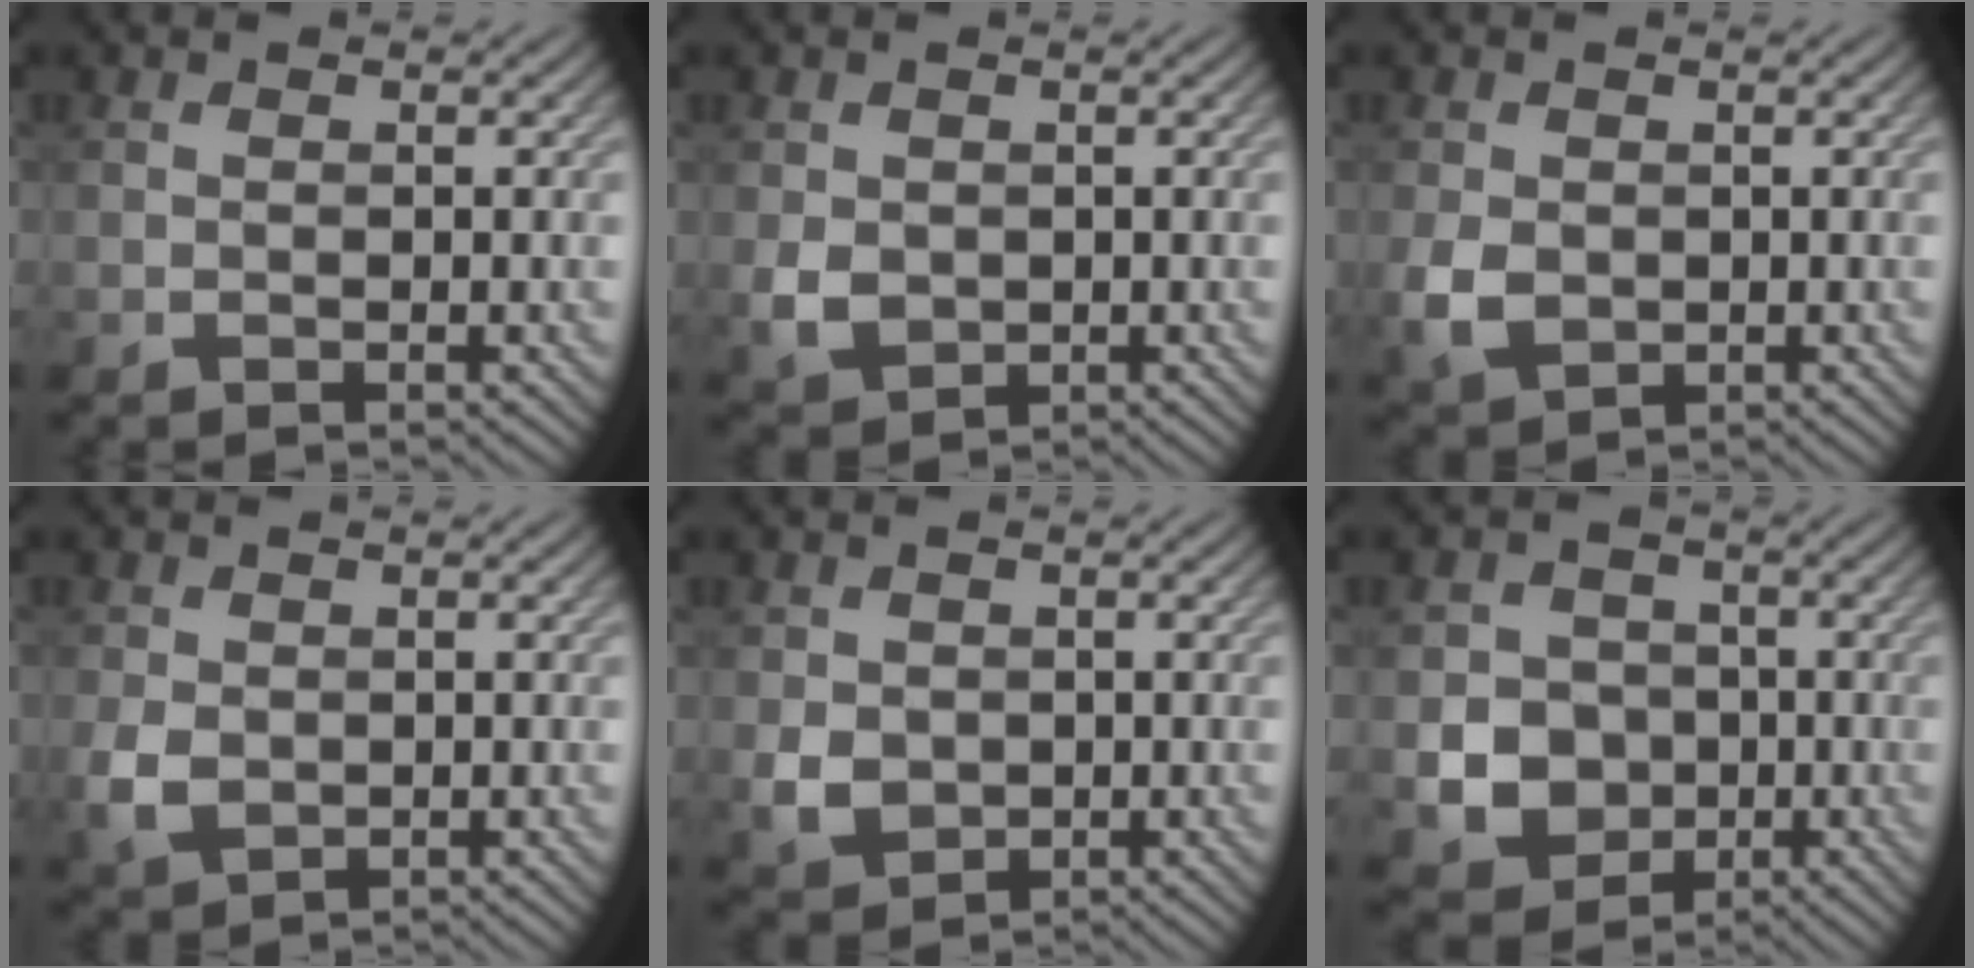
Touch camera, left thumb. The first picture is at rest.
{"total": 3.1, "force": [0.0, 2.7, 1.5], "torque": [-0.040, -0.009, 0.004]}
{"total": 4.0, "force": [-0.4, 3.2, 2.4], "torque": [-0.065, -0.010, -0.006]}
{"total": 3.6, "force": [0.0, 2.9, 2.2], "torque": [-0.059, -0.006, 0.001]}
{"total": 3.5, "force": [0.2, 3.1, 1.6], "torque": [-0.047, -0.010, 0.008]}
{"total": 6.9, "force": [-1.3, 6.2, 2.7], "torque": [-0.060, -0.016, -0.044]}